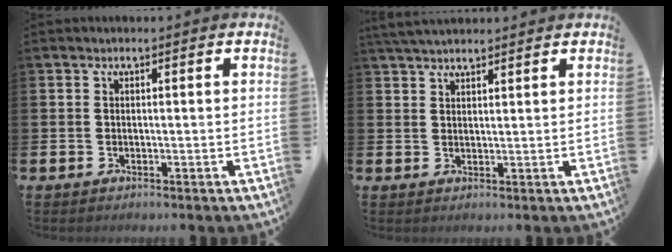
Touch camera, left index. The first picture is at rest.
{"total": 3.5, "force": [3.2, 0.7, 1.1], "torque": [-0.025, -0.008, 0.060]}